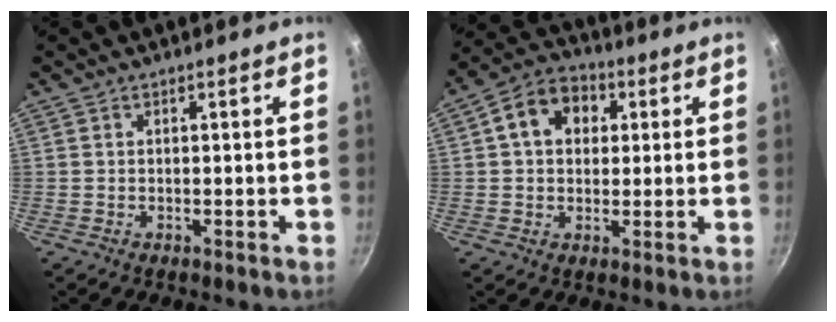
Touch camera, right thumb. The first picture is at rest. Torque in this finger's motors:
{"motor_torque": [0.31, 2.24, 1.04, -0.02, 0.06]}